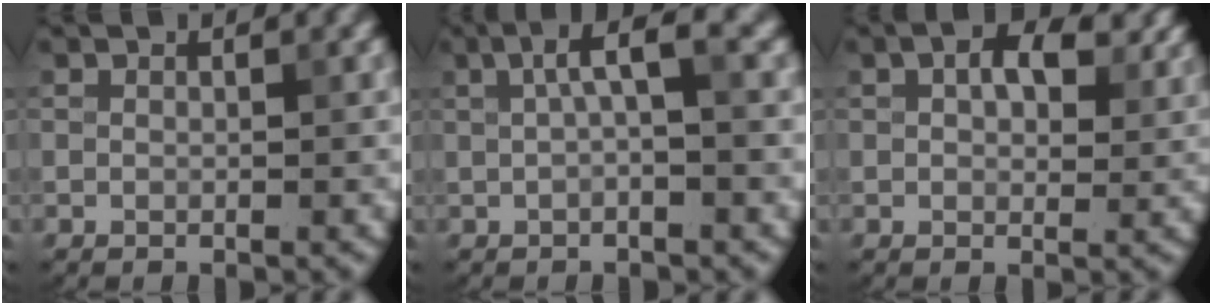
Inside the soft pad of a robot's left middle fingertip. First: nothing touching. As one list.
[{"total": 3.0, "force": [0.7, 0.5, 2.9], "torque": [-0.050, 0.013, 0.007]}, {"total": 5.5, "force": [2.0, 3.1, 4.0], "torque": [-0.057, 0.003, 0.028]}]